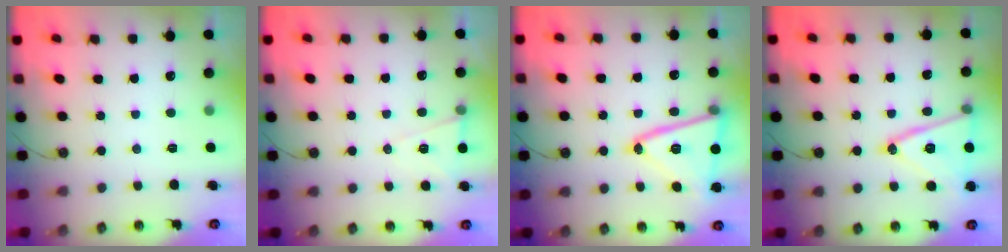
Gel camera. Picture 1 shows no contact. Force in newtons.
{"total": 6.9, "press": 5.3, "slide": 4.5}
{"total": 19.0, "press": 18.9, "slide": 1.7}
{"total": 17.0, "press": 16.7, "slide": 3.4}